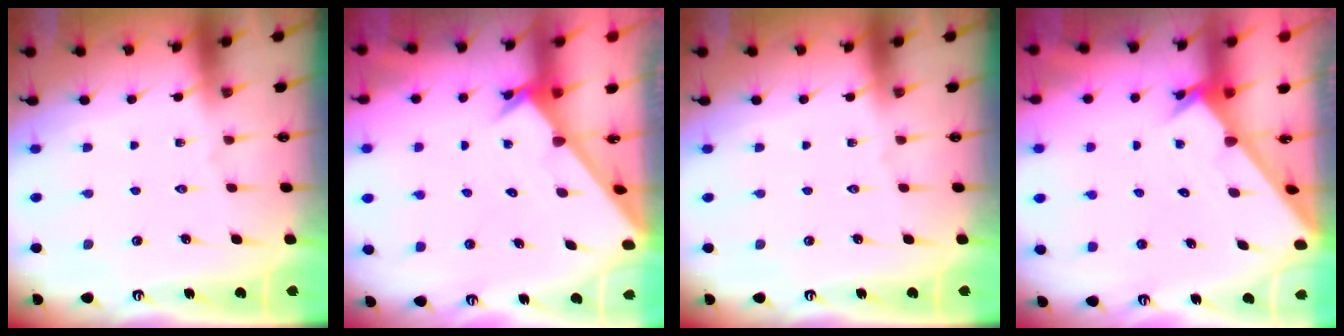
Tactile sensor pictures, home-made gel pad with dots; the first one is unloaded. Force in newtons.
{"total": 2.0, "press": 2.0, "slide": 0.1}
{"total": 0.0}
{"total": 2.1, "press": 2.1, "slide": 0.1}